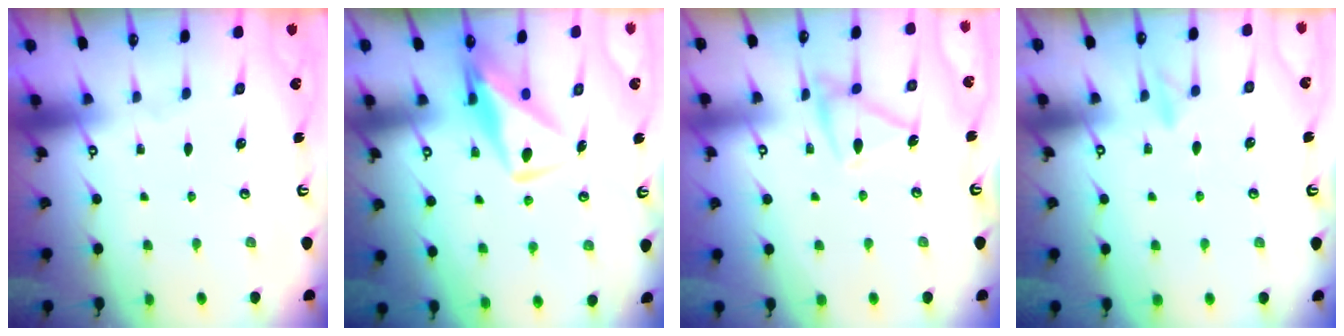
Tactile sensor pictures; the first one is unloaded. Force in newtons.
{"total": 11.4, "press": 11.3, "slide": 1.1}
{"total": 14.0, "press": 14.0, "slide": 0.2}
{"total": 8.3, "press": 8.2, "slide": 1.3}